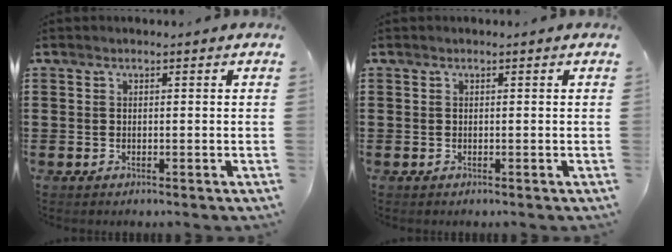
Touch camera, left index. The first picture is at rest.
{"total": 0.0}